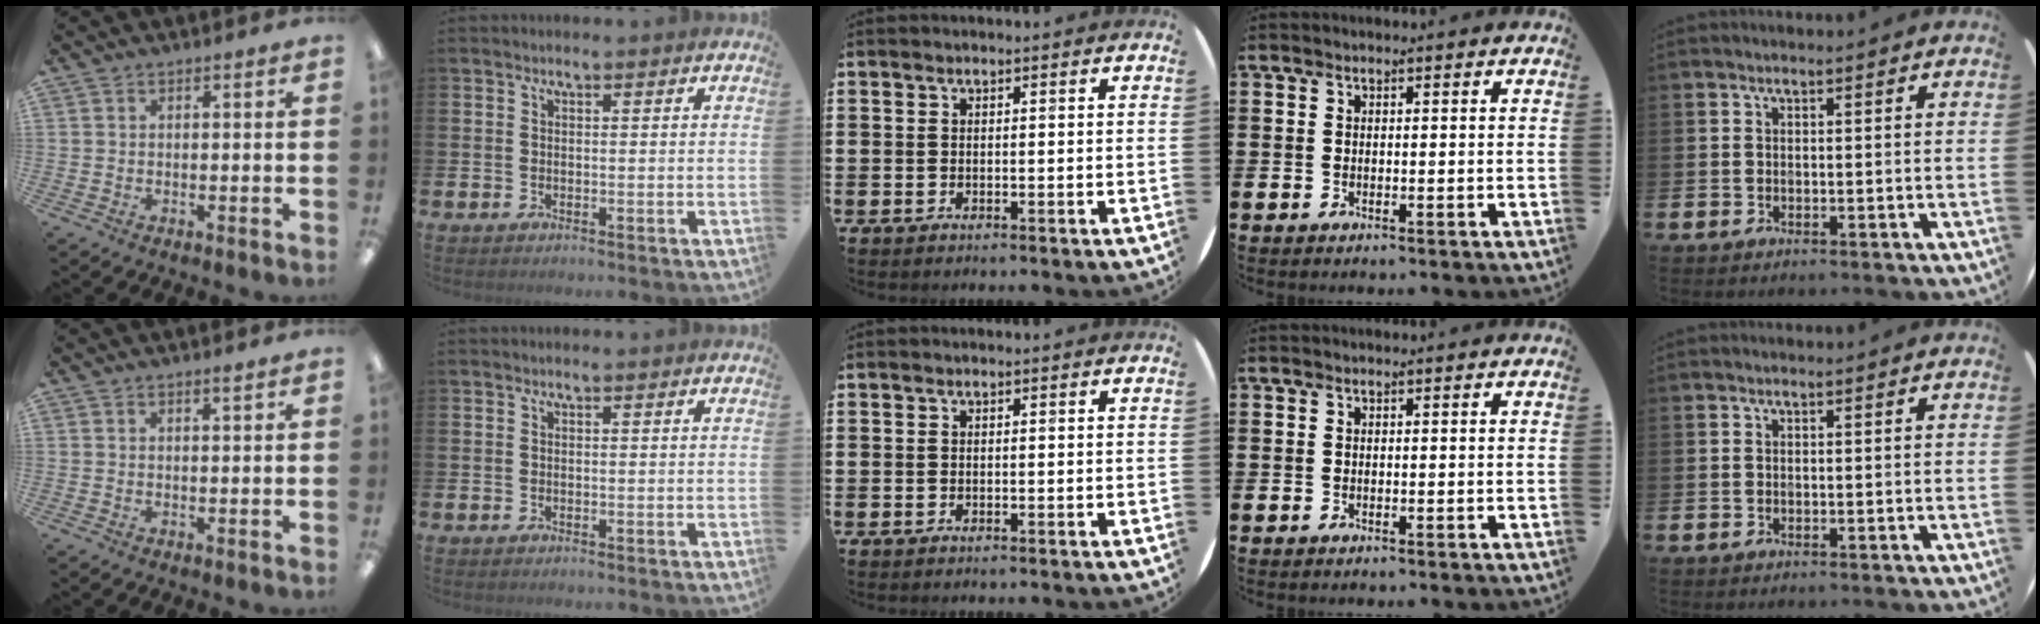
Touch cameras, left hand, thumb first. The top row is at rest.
{"thumb": {"total": 1.3, "force": [1.1, 0.0, 0.5], "torque": [-0.011, -0.001, 0.020]}}